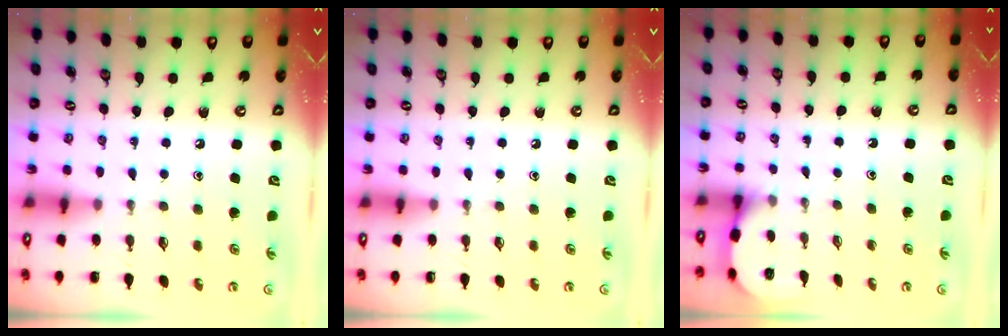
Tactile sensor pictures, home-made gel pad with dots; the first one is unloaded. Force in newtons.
{"total": 0.0}
{"total": 2.3, "press": 2.3, "slide": 0.2}